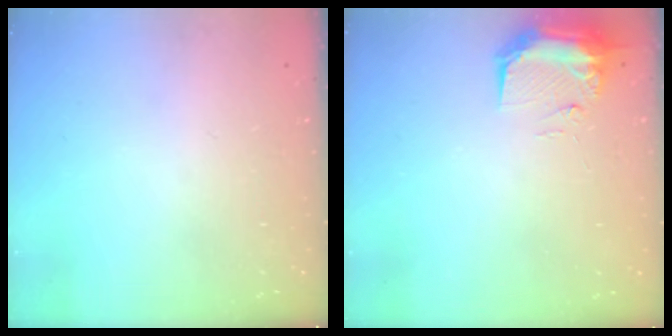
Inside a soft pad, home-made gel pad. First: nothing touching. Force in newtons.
{"total": 9.2, "press": 9.0, "slide": 1.5}